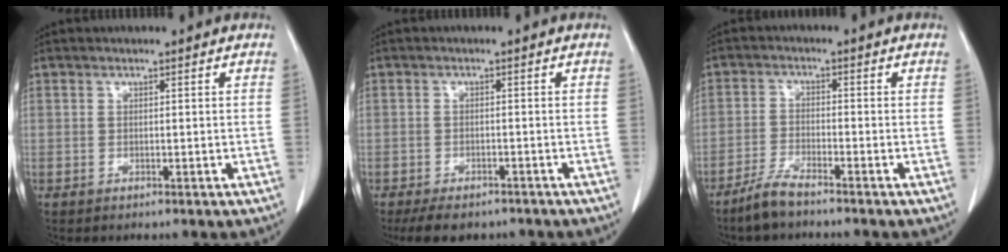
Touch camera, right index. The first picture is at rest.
{"total": 6.9, "force": [-5.5, 3.2, 2.7], "torque": [-0.035, -0.003, -0.077]}
{"total": 4.4, "force": [-3.8, 0.4, 2.3], "torque": [-0.052, -0.009, -0.079]}